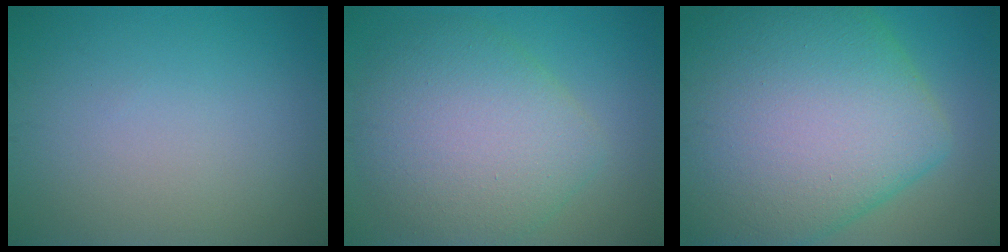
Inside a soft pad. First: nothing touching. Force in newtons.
{"total": 7.5, "press": 7.5, "slide": 0.6}
{"total": 16.8, "press": 16.8, "slide": 0.5}